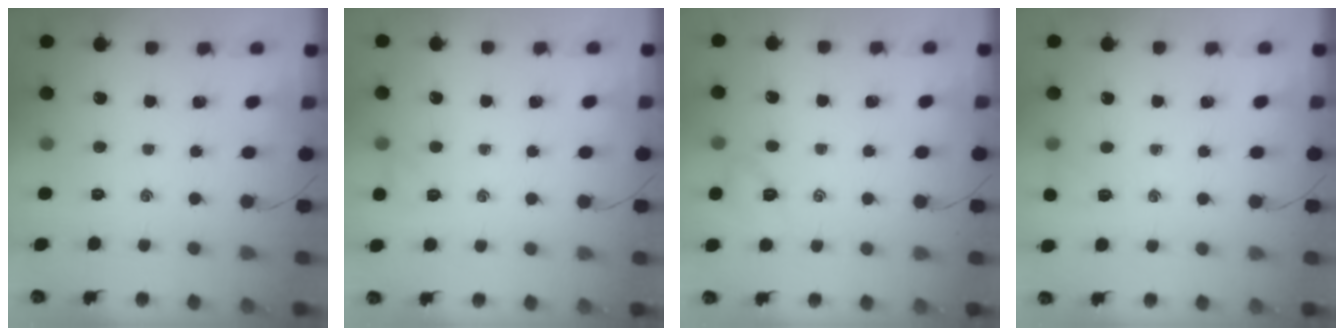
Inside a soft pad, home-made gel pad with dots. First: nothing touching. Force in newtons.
{"total": 4.1, "press": 3.9, "slide": 1.2}
{"total": 4.5, "press": 4.2, "slide": 1.4}
{"total": 5.5, "press": 5.3, "slide": 1.5}